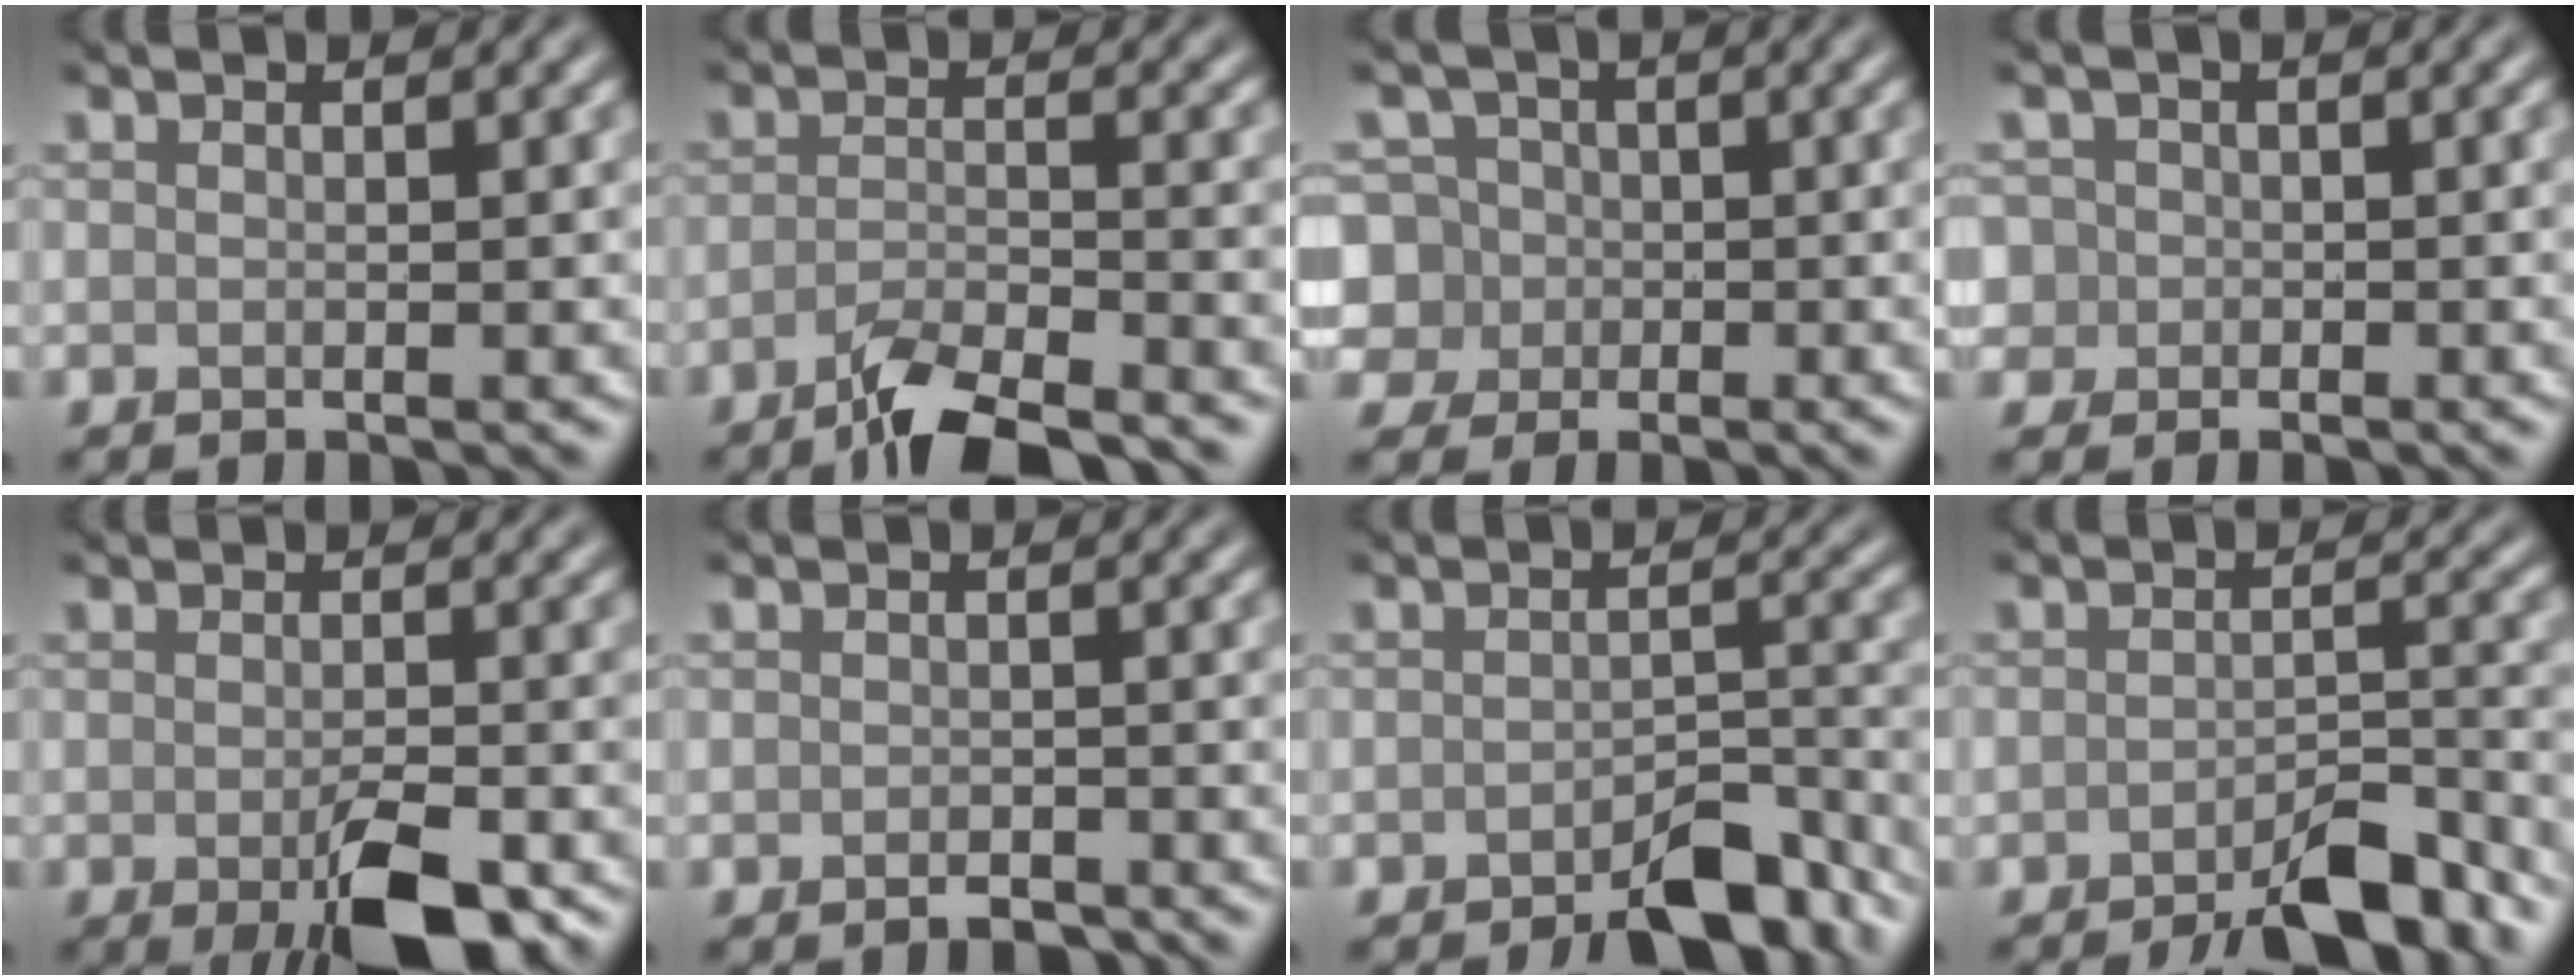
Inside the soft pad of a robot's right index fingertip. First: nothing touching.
{"total": 4.8, "force": [-3.6, 0.9, 3.0], "torque": [-0.051, -0.003, -0.076]}
{"total": 7.5, "force": [-0.9, 7.1, 2.3], "torque": [-0.051, 0.025, -0.045]}
{"total": 3.3, "force": [0.3, 3.2, 0.8], "torque": [0.001, 0.018, -0.020]}
{"total": 5.1, "force": [-2.2, 1.8, 4.3], "torque": [-0.068, -0.011, -0.034]}
{"total": 1.4, "force": [-1.0, 0.8, 0.7], "torque": [-0.011, -0.003, -0.017]}
{"total": 5.4, "force": [-3.8, 2.1, 3.2], "torque": [-0.038, 0.004, -0.053]}
{"total": 5.7, "force": [-4.3, 1.4, 3.5], "torque": [-0.045, 0.005, -0.065]}